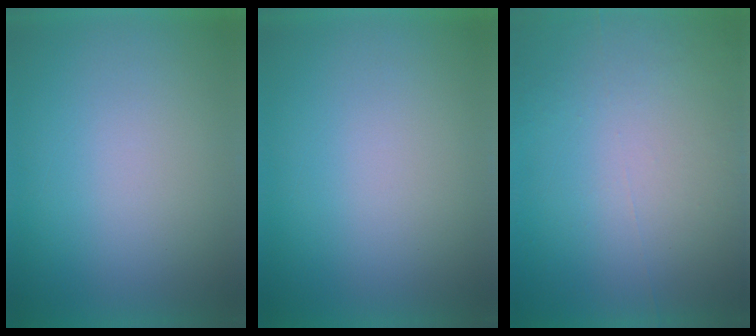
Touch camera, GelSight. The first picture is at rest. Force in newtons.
{"total": 0.0}
{"total": 7.0}